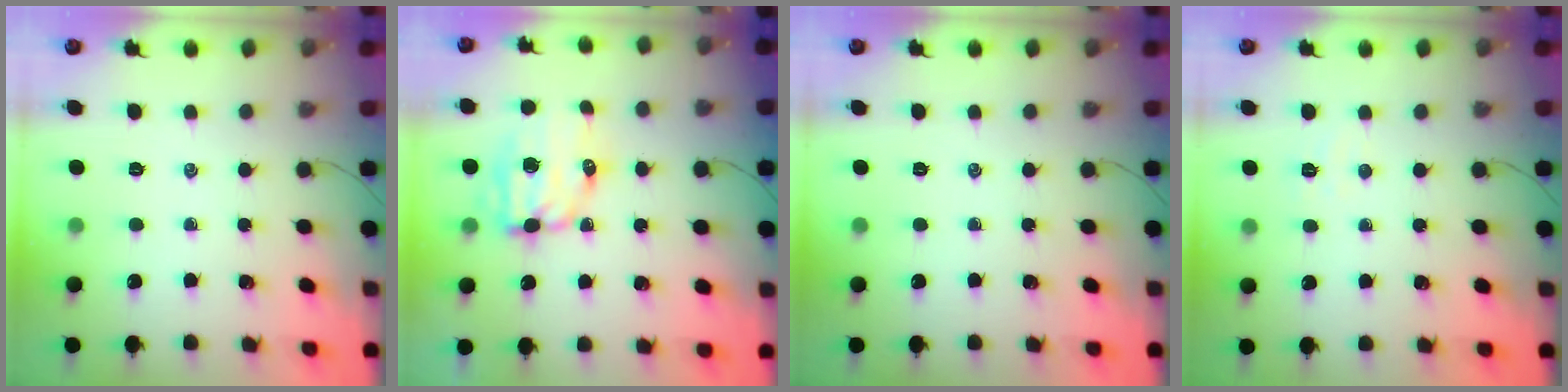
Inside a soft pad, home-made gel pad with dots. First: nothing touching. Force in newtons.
{"total": 9.4, "press": 9.2, "slide": 1.9}
{"total": 0.0}
{"total": 4.0, "press": 3.9, "slide": 0.9}